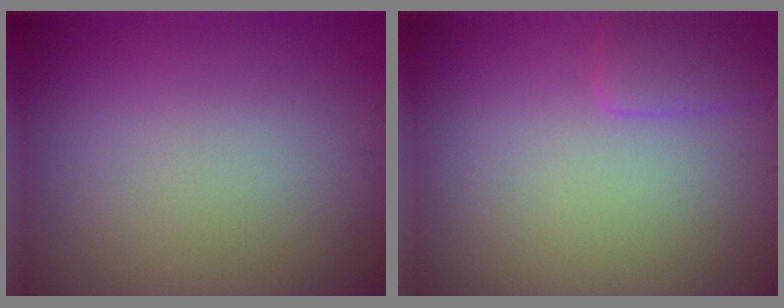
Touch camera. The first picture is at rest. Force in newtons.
{"total": 1.7, "press": 1.7, "slide": 0.2}